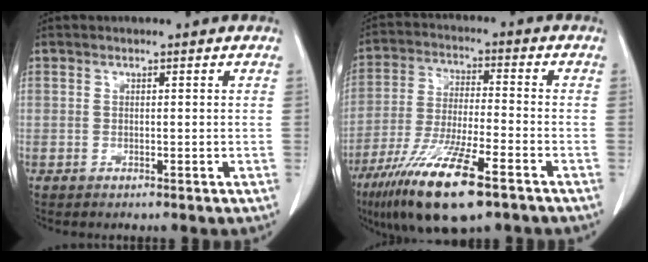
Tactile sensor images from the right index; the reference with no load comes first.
{"total": 15.4, "force": [-9.4, 2.3, 12.0], "torque": [-0.242, -0.038, -0.169]}